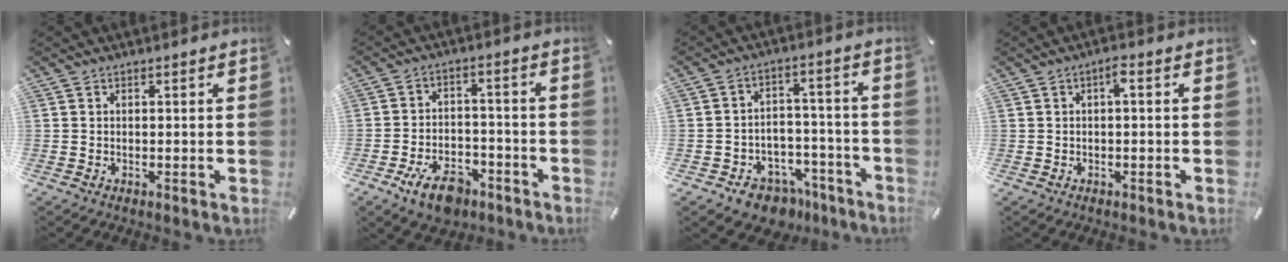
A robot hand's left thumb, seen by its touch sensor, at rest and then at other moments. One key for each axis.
{"total": 9.7, "fx": -5.9, "fy": 5.5, "fz": 5.4, "tx": -0.095, "ty": 0.038, "tz": -0.101}
{"total": 8.5, "fx": -6.0, "fy": 5.7, "fz": 1.8, "tx": -0.016, "ty": 0.046, "tz": -0.098}
{"total": 2.2, "fx": -0.1, "fy": 0.6, "fz": 2.2, "tx": -0.042, "ty": 0.009, "tz": -0.005}